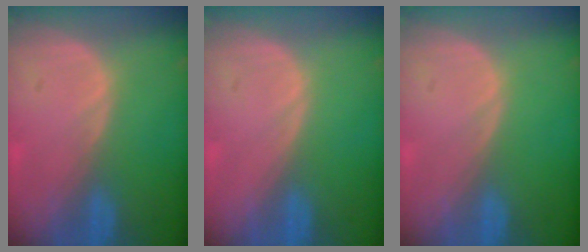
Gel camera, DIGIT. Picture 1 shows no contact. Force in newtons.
{"total": 0.0}
{"total": 0.0}